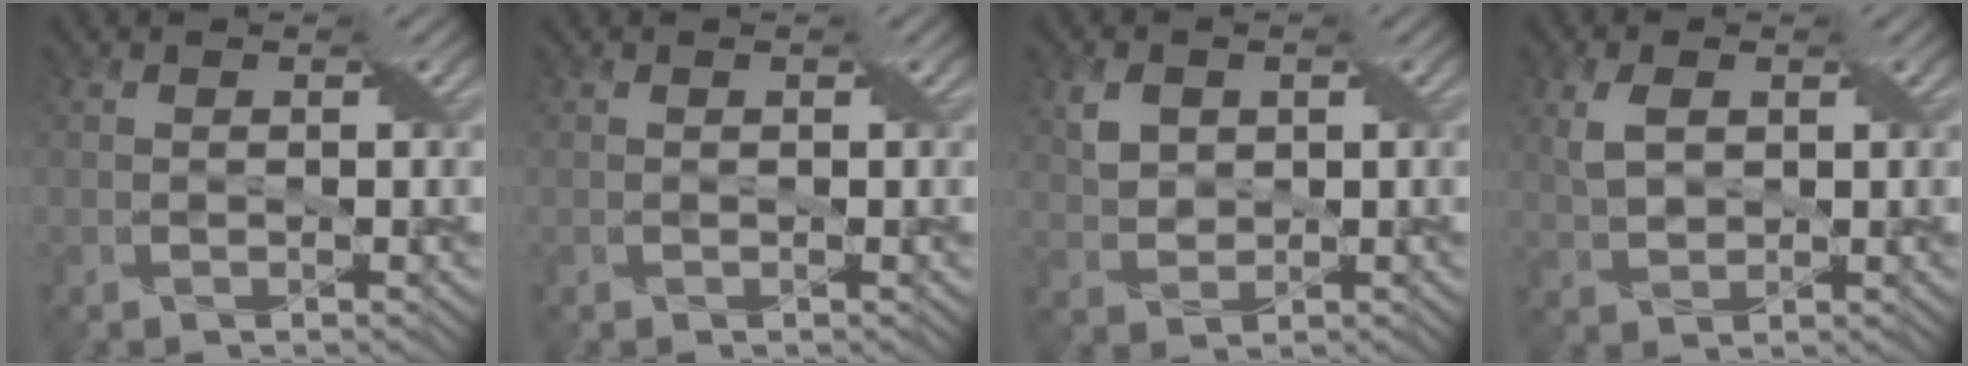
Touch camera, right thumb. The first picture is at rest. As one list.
[{"total": 0.0}, {"total": 3.3, "force": [1.2, 2.5, 1.8], "torque": [-0.045, 0.003, 0.024]}, {"total": 3.7, "force": [1.2, 2.4, 2.6], "torque": [-0.067, 0.006, 0.024]}]